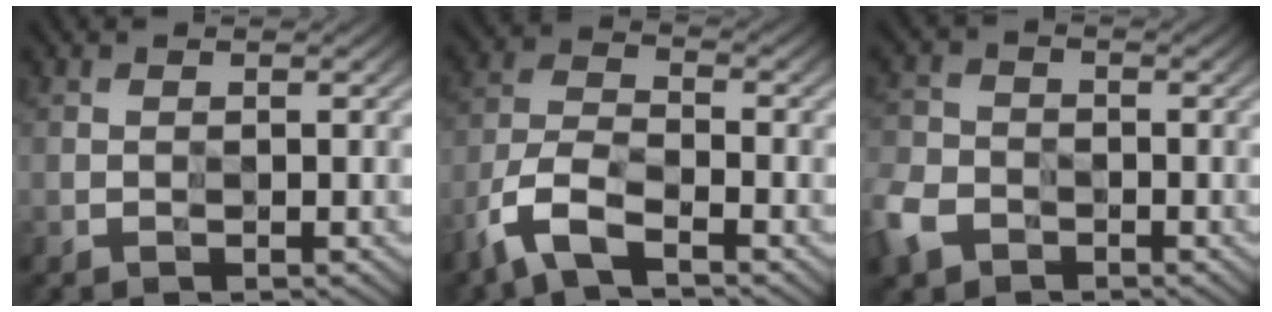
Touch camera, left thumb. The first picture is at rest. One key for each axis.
{"total": 7.5, "fx": -5.6, "fy": 2.5, "fz": 4.3, "tx": -0.094, "ty": -0.004, "tz": -0.123}
{"total": 6.0, "fx": -3.9, "fy": 4.2, "fz": 1.8, "tx": -0.053, "ty": -0.011, "tz": -0.089}